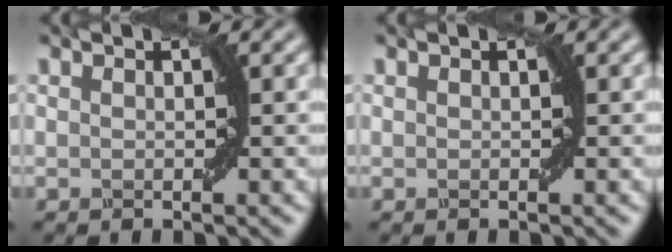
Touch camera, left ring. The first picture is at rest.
{"total": 0.0}